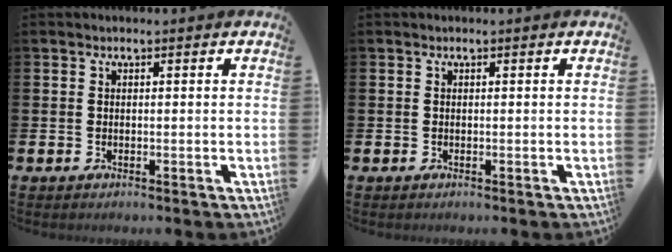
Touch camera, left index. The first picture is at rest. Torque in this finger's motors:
{"motor_torque": [0.03, 0.03, 0.00, 0.00]}